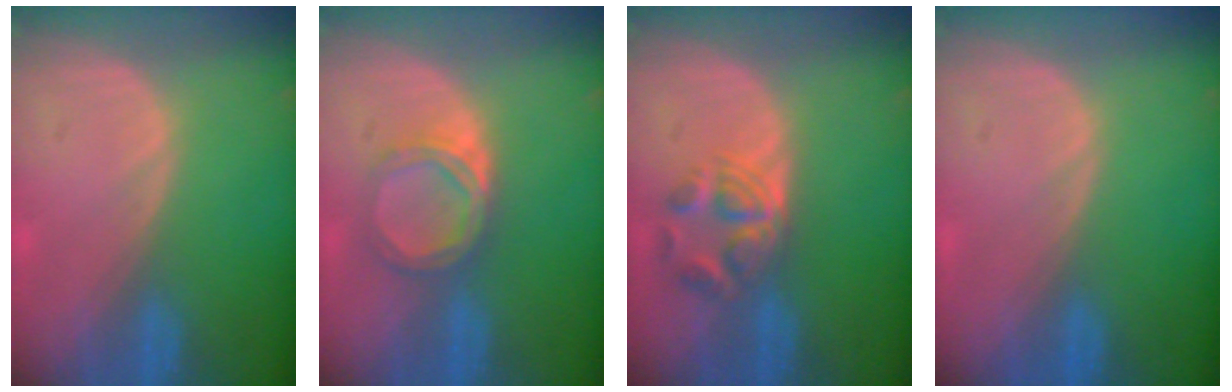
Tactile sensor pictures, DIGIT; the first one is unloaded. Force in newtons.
{"total": 4.5, "press": 4.5, "slide": 0.5}
{"total": 5.7, "press": 4.8, "slide": 3.1}
{"total": 0.0}